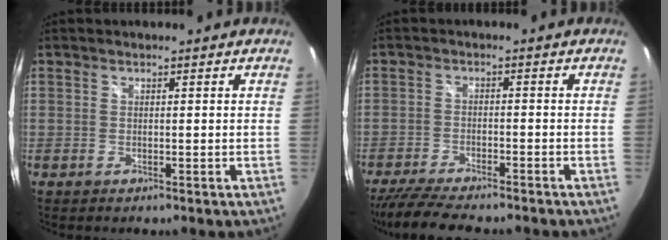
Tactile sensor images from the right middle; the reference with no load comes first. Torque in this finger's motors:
{"motor_torque": [1.12, -1.02, 0.19, 0.13]}